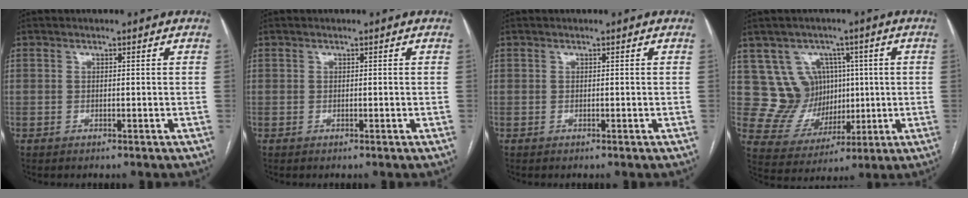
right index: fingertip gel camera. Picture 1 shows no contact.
{"total": 0.0}
{"total": 0.0}
{"total": 10.1, "force": [2.9, 9.2, 2.7], "torque": [-0.056, 0.036, 0.072]}